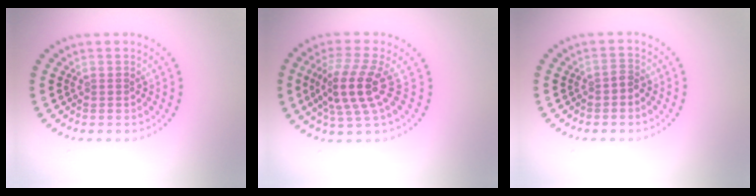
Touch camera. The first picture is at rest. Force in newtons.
{"total": 4.2, "press": 3.5, "slide": 2.3}
{"total": 0.9, "press": 0.7, "slide": 0.6}